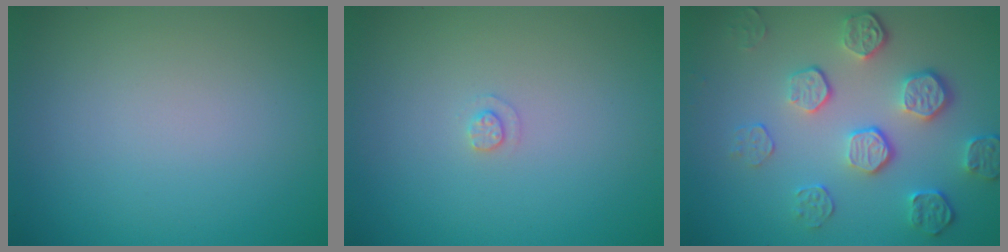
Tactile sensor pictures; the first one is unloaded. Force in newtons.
{"total": 0.9, "press": 0.9, "slide": 0.2}
{"total": 5.3, "press": 3.7, "slide": 3.7}